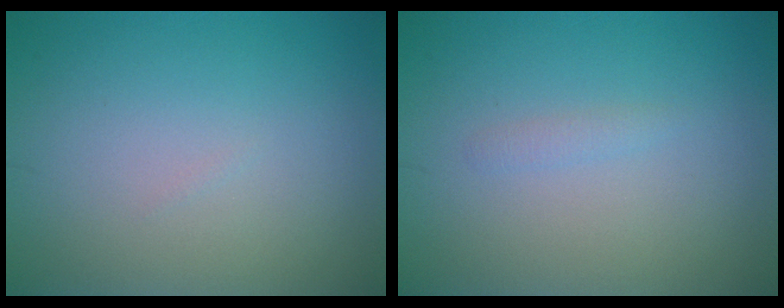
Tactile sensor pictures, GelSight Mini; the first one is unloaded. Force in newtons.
{"total": 0.6, "press": 0.6, "slide": 0.1}